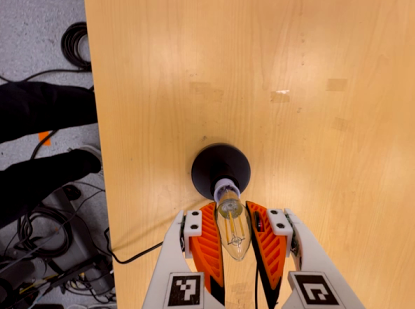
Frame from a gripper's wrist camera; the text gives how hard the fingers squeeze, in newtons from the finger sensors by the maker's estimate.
{"total": 19.9, "left": 21.8, "right": 17.9}